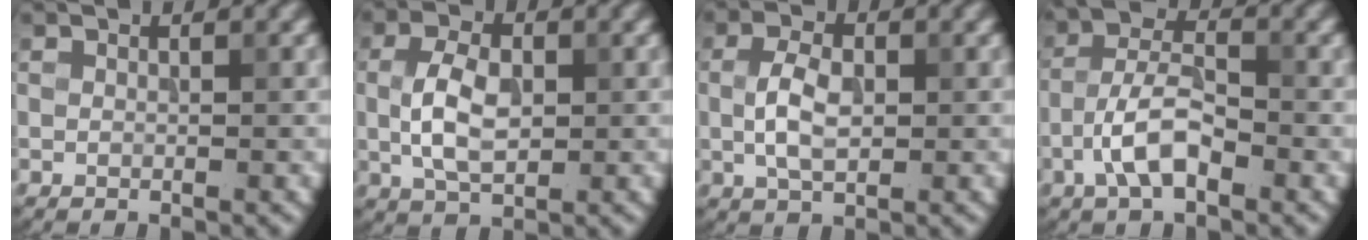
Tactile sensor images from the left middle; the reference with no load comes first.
{"total": 4.8, "force": [0.0, 2.8, 3.9], "torque": [-0.081, 0.003, -0.001]}
{"total": 3.9, "force": [0.0, 2.2, 3.1], "torque": [-0.069, 0.002, -0.002]}
{"total": 5.0, "force": [-2.3, 2.1, 3.9], "torque": [-0.073, 0.013, -0.050]}